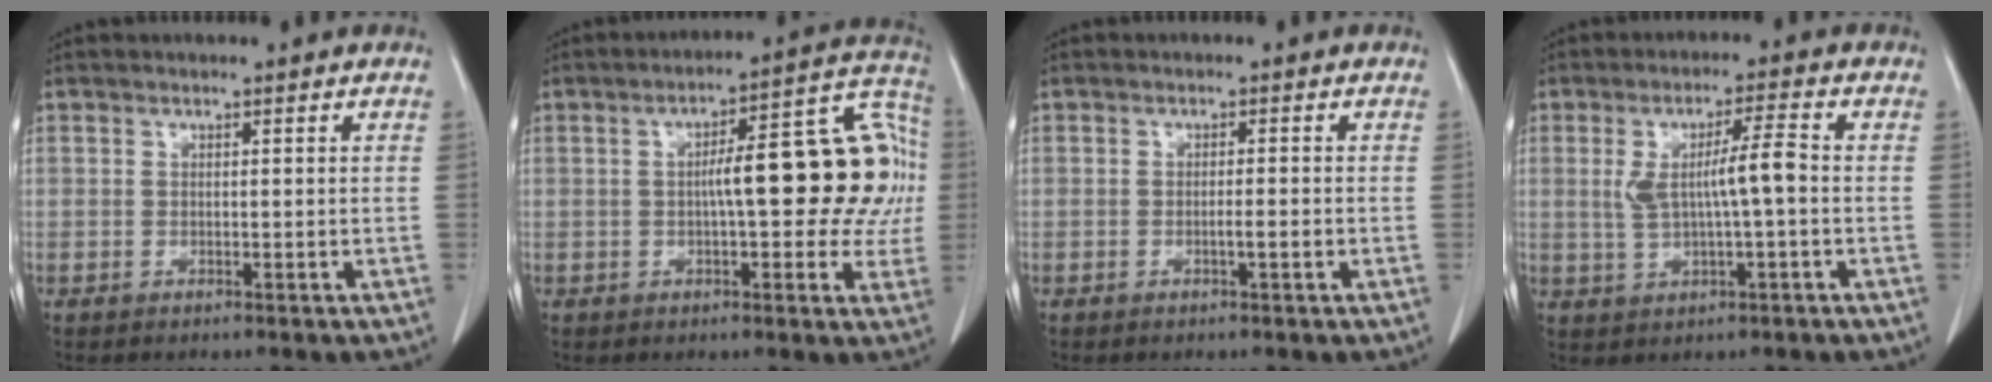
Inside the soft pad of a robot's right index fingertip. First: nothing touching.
{"total": 17.8, "force": [1.3, 5.1, 17.0], "torque": [-0.214, 0.050, 0.016]}
{"total": 1.5, "force": [-0.5, 0.1, 1.4], "torque": [-0.024, 0.001, -0.009]}
{"total": 6.8, "force": [0.1, 0.9, 6.8], "torque": [-0.124, 0.010, 0.004]}